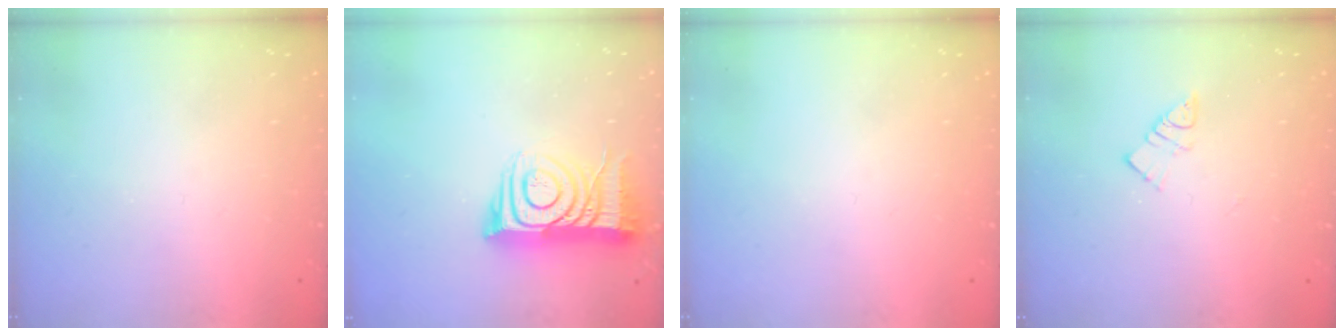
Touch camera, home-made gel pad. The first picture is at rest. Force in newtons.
{"total": 12.9, "press": 12.8, "slide": 1.1}
{"total": 0.0}
{"total": 5.6, "press": 5.6, "slide": 0.2}